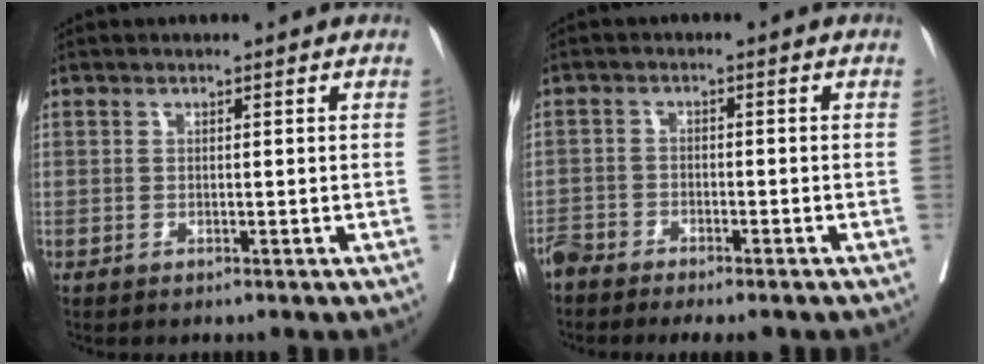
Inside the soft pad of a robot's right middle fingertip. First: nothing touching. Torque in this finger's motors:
{"motor_torque": [0.98, -0.98, 0.40, 0.07]}